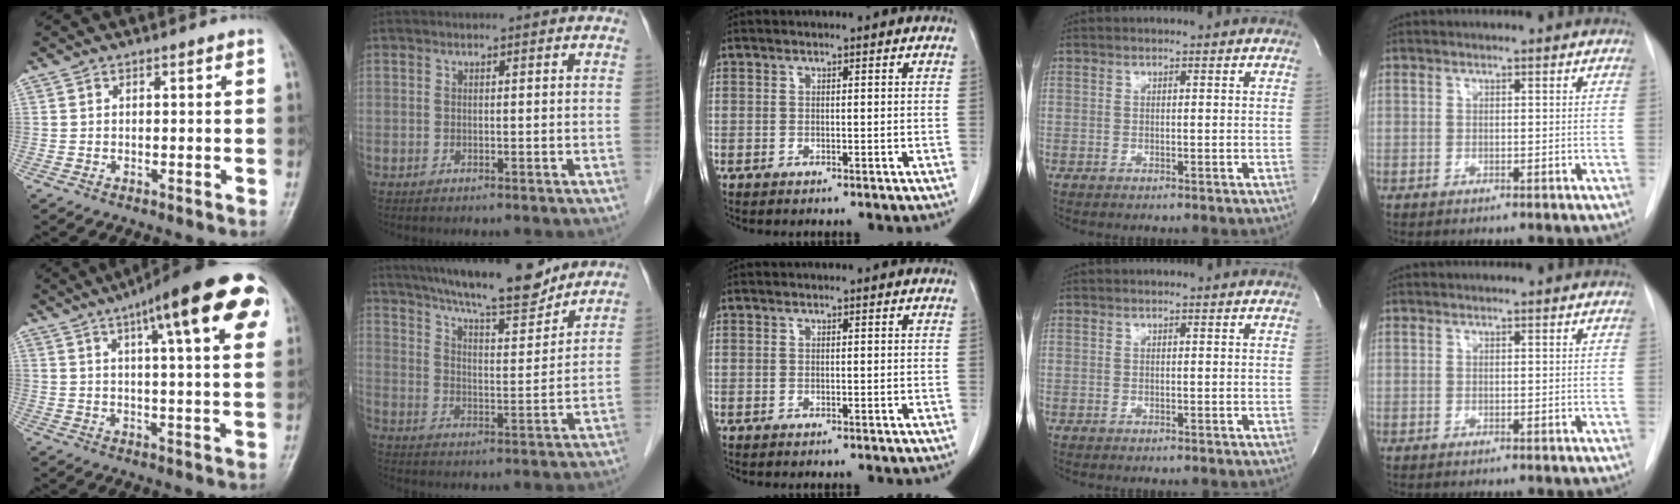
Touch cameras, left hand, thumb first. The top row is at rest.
{"thumb": {"total": 20.5, "force": [9.4, 4.6, 17.6], "torque": [-0.233, 0.002, 0.120]}, "index": {"total": 16.3, "force": [14.3, 2.1, 7.6], "torque": [-0.124, 0.003, 0.222]}}